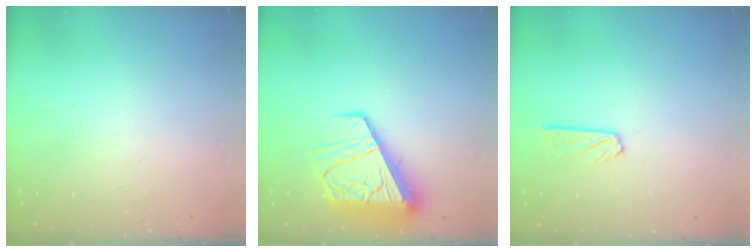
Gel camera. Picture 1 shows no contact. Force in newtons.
{"total": 13.6, "press": 13.5, "slide": 1.7}
{"total": 5.3, "press": 5.3, "slide": 0.4}